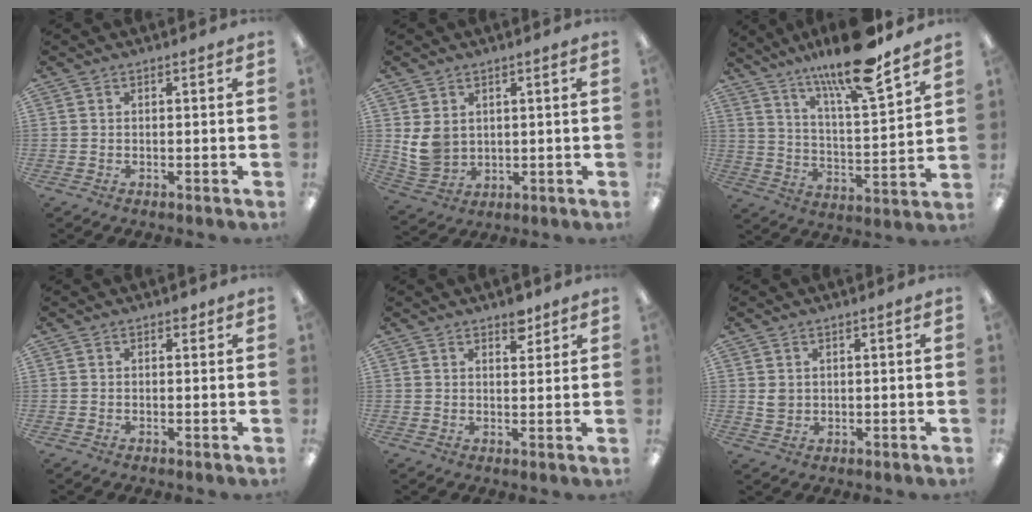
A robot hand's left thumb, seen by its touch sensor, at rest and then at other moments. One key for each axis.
{"total": 6.2, "fx": 1.9, "fy": 5.0, "fz": 3.0, "tx": -0.070, "ty": -0.003, "tz": 0.040}
{"total": 16.5, "fx": 13.3, "fy": 2.8, "fz": 9.5, "tx": -0.164, "ty": -0.083, "tz": 0.219}
{"total": 1.0, "fx": 0.6, "fy": 0.5, "fz": 0.5, "tx": -0.003, "ty": -0.001, "tz": 0.009}
{"total": 4.3, "fx": 3.2, "fy": 2.1, "fz": 1.9, "tx": -0.003, "ty": -0.021, "tz": 0.051}
{"total": 2.4, "fx": 0.9, "fy": 2.0, "fz": 1.0, "tx": -0.014, "ty": -0.001, "tz": 0.016}